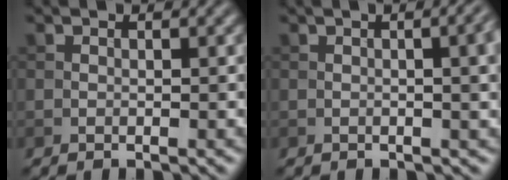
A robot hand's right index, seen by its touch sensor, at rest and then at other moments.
{"total": 6.7, "force": [0.8, 3.1, 5.9], "torque": [-0.025, 0.029, -0.011]}